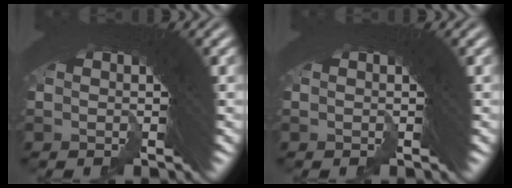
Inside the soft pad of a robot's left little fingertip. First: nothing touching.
{"total": 0.0}